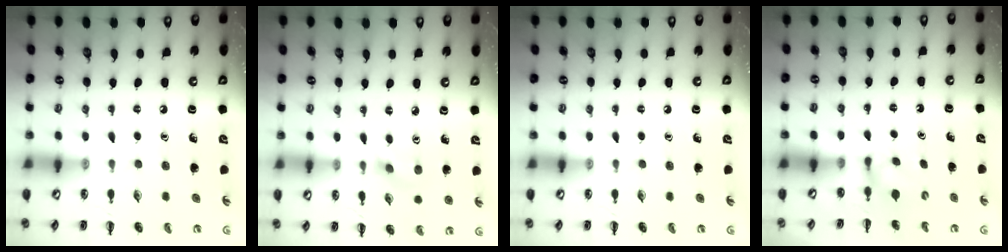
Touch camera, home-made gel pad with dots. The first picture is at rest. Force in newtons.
{"total": 2.3, "press": 2.1, "slide": 0.9}
{"total": 0.0}
{"total": 2.8, "press": 2.5, "slide": 1.3}